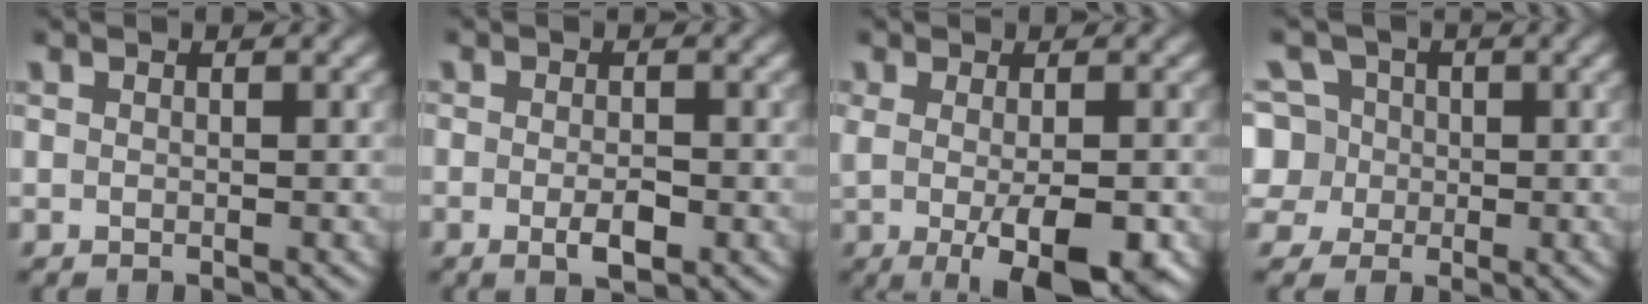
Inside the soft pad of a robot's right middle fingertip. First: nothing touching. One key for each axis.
{"total": 2.1, "fx": -0.7, "fy": 0.7, "fz": 1.8, "tx": -0.031, "ty": -0.004, "tz": -0.013}
{"total": 6.5, "fx": -1.8, "fy": 2.1, "fz": 5.8, "tx": -0.097, "ty": -0.017, "tz": -0.021}
{"total": 6.9, "fx": 0.3, "fy": 6.4, "fz": 2.5, "tx": -0.049, "ty": 0.033, "tz": -0.015}